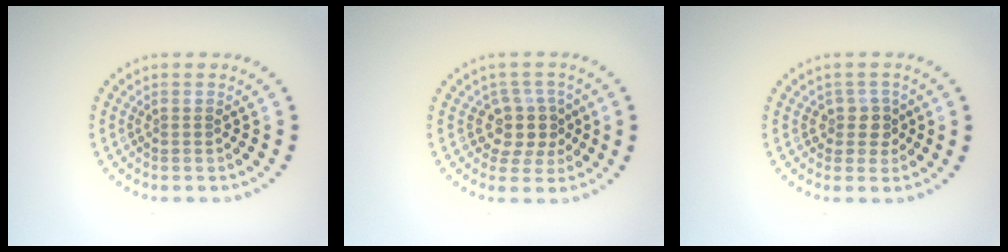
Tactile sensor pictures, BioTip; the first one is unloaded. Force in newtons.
{"total": 3.1, "press": 2.5, "slide": 1.9}
{"total": 2.0, "press": 1.6, "slide": 1.2}